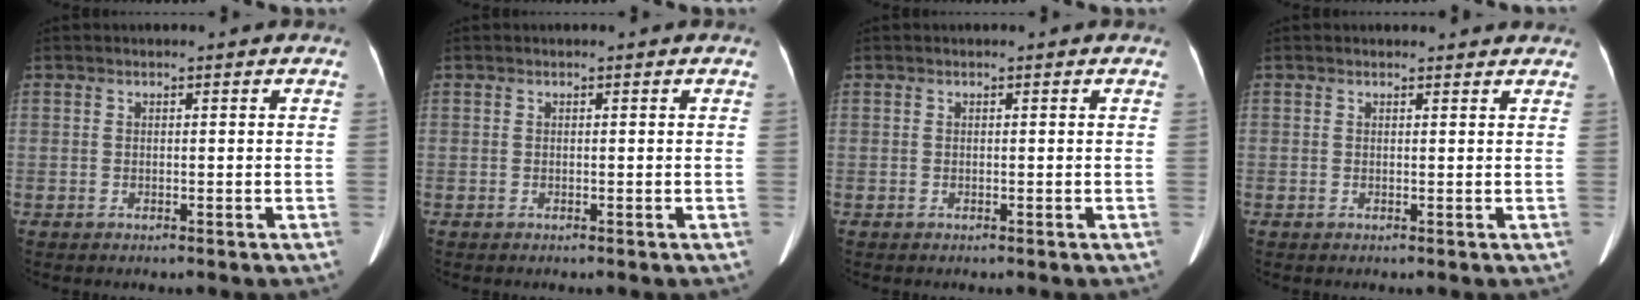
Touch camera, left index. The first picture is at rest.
{"total": 0.0}
{"total": 0.0}
{"total": 2.9, "force": [2.5, 1.4, -0.1], "torque": [0.014, 0.005, 0.020]}